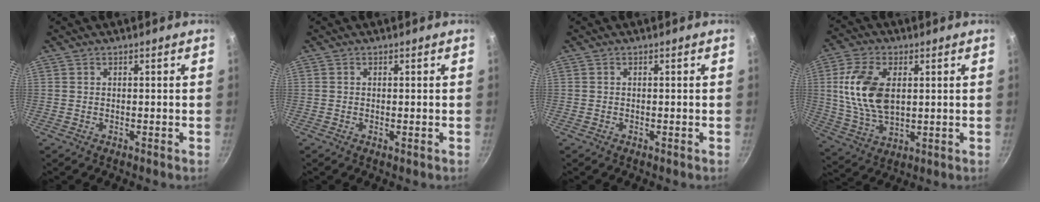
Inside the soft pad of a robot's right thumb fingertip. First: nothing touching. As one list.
[{"total": 0.6, "force": [-0.1, 0.1, 0.5], "torque": [-0.010, -0.001, -0.002]}, {"total": 0.0}, {"total": 13.7, "force": [2.3, 8.0, 10.8], "torque": [-0.201, -0.010, 0.049]}]